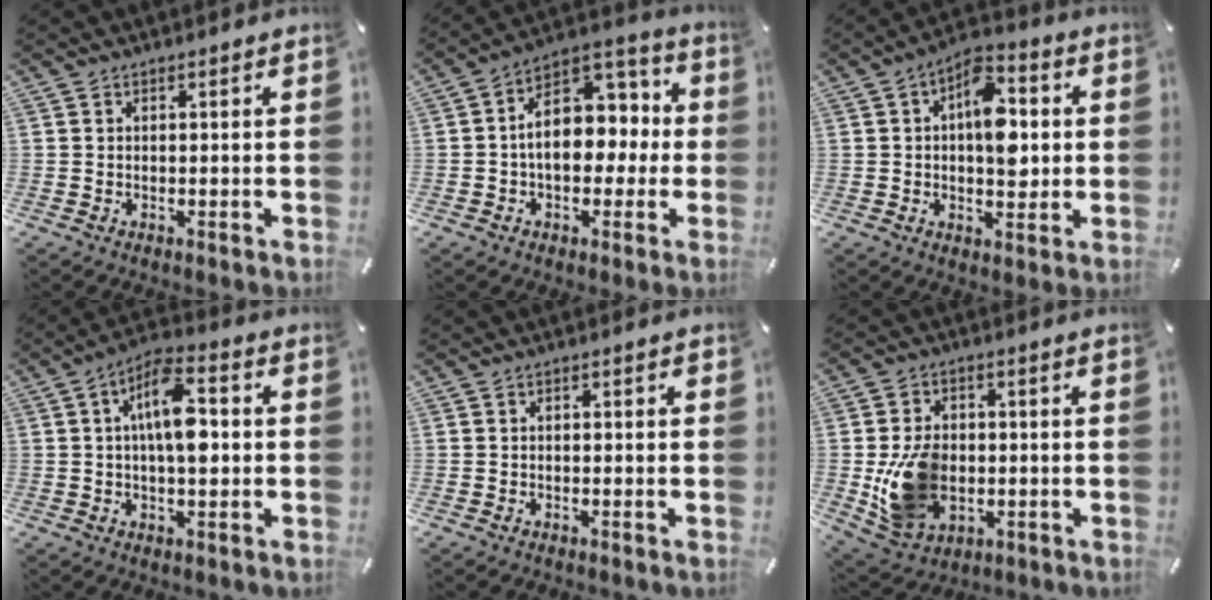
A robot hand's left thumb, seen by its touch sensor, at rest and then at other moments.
{"total": 13.6, "force": [0.0, 10.1, 9.2], "torque": [-0.124, -0.002, 0.002]}
{"total": 11.6, "force": [1.4, 7.0, 9.1], "torque": [-0.110, -0.006, 0.023]}
{"total": 11.6, "force": [0.8, 5.3, 10.3], "torque": [-0.165, 0.008, 0.013]}
{"total": 1.0, "force": [-0.7, 0.4, 0.7], "torque": [-0.013, 0.003, -0.014]}
{"total": 12.7, "force": [-1.8, 9.8, 7.9], "torque": [-0.164, 0.008, -0.026]}